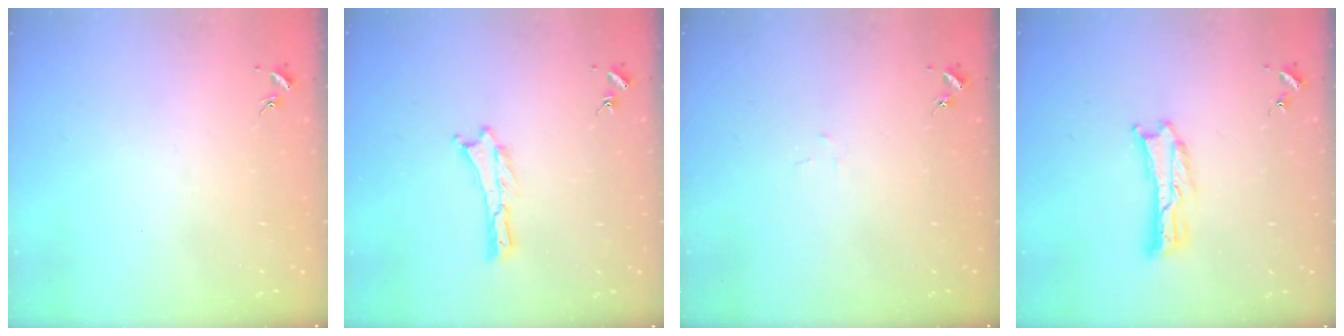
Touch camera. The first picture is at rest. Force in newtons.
{"total": 0.0}
{"total": 1.0, "press": 1.0, "slide": 0.1}
{"total": 1.0, "press": 1.0, "slide": 0.2}